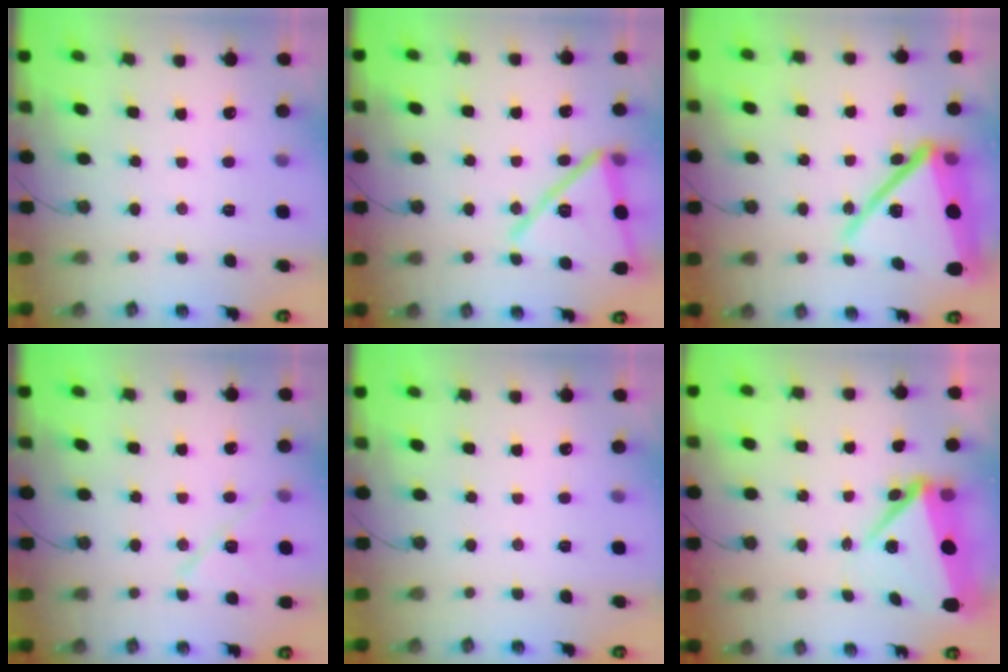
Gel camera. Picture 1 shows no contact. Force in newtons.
{"total": 17.6, "press": 16.2, "slide": 6.8}
{"total": 22.9, "press": 22.8, "slide": 1.7}
{"total": 10.0, "press": 10.0, "slide": 0.7}
{"total": 0.0}
{"total": 7.3, "press": 7.0, "slide": 2.0}